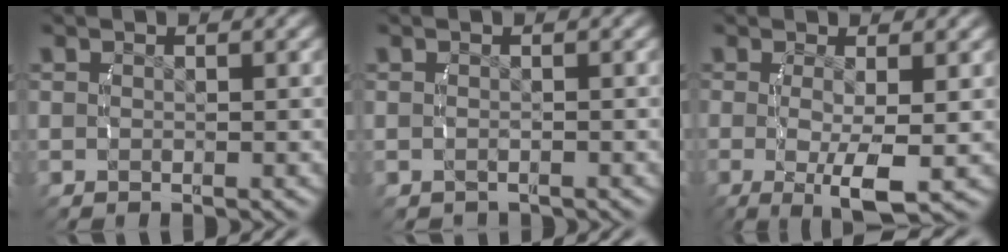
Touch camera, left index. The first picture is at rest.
{"total": 0.7, "force": [-0.6, 0.2, -0.2], "torque": [0.002, -0.005, -0.006]}
{"total": 5.3, "force": [-1.6, 1.3, 4.9], "torque": [-0.094, -0.030, -0.012]}